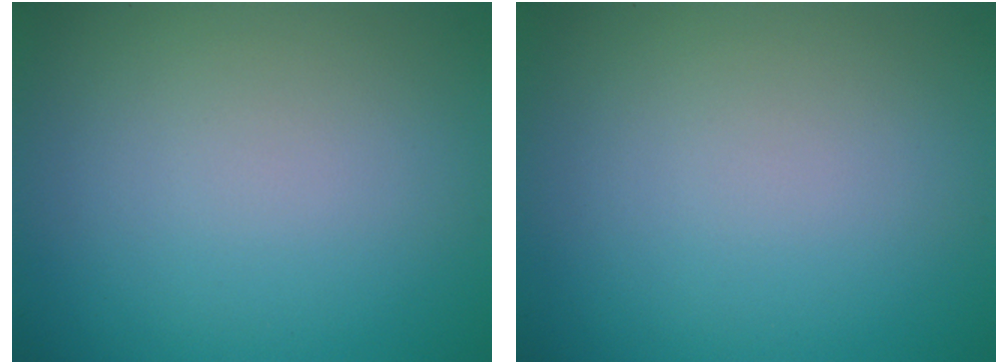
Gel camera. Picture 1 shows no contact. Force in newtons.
{"total": 0.0}